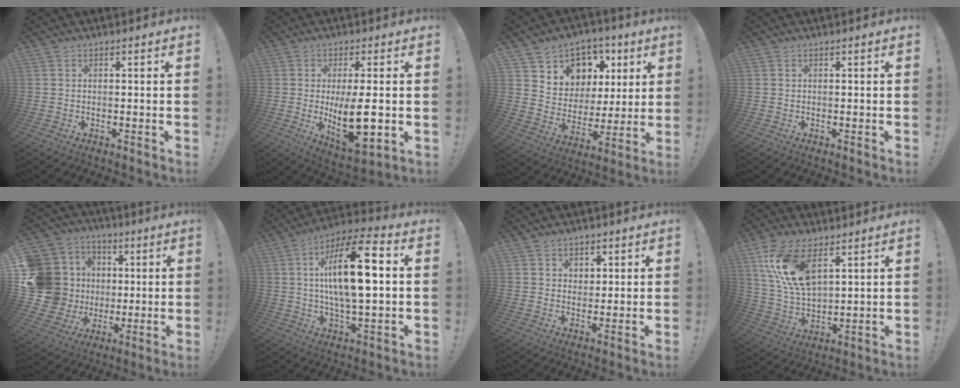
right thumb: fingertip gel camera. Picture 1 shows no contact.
{"total": 13.7, "force": [-0.8, 5.0, 12.7], "torque": [-0.214, -0.016, -0.008]}
{"total": 9.8, "force": [5.0, 8.3, 1.4], "torque": [-0.019, -0.048, 0.113]}
{"total": 0.0}
{"total": 20.5, "force": [2.0, 17.9, 9.8], "torque": [-0.214, 0.000, 0.088]}
{"total": 19.6, "force": [2.7, 6.5, 18.3], "torque": [-0.310, 0.000, 0.030]}
{"total": 3.9, "force": [2.1, 3.2, 0.7], "torque": [0.001, -0.013, 0.035]}
{"total": 15.6, "force": [7.8, 8.0, 10.9], "torque": [-0.236, -0.031, 0.143]}